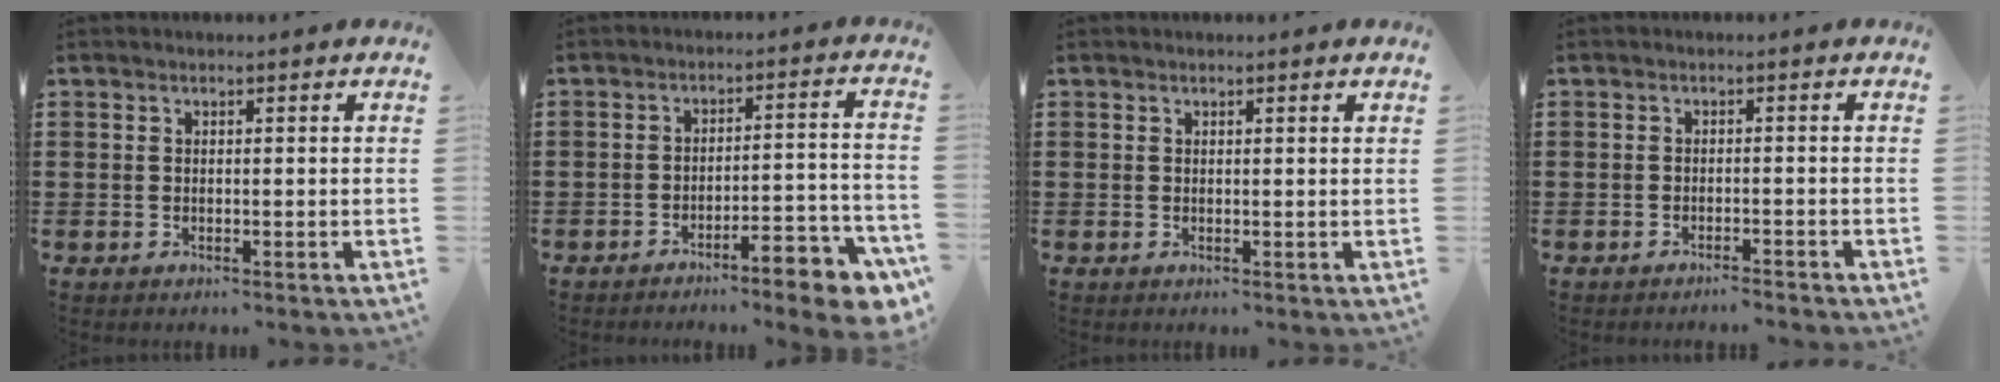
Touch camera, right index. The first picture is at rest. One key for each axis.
{"total": 6.4, "fx": -5.4, "fy": 0.5, "fz": 3.4, "tx": -0.049, "ty": -0.002, "tz": -0.099}
{"total": 0.5, "fx": 0.2, "fy": -0.4, "fz": 0.3, "tx": -0.003, "ty": -0.002, "tz": 0.004}
{"total": 1.4, "fx": -1.3, "fy": -0.2, "fz": 0.3, "tx": -0.008, "ty": 0.000, "tz": -0.027}